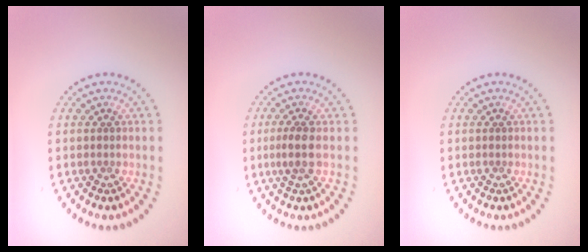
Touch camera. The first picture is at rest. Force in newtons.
{"total": 1.7, "press": 1.5, "slide": 0.9}
{"total": 0.0}